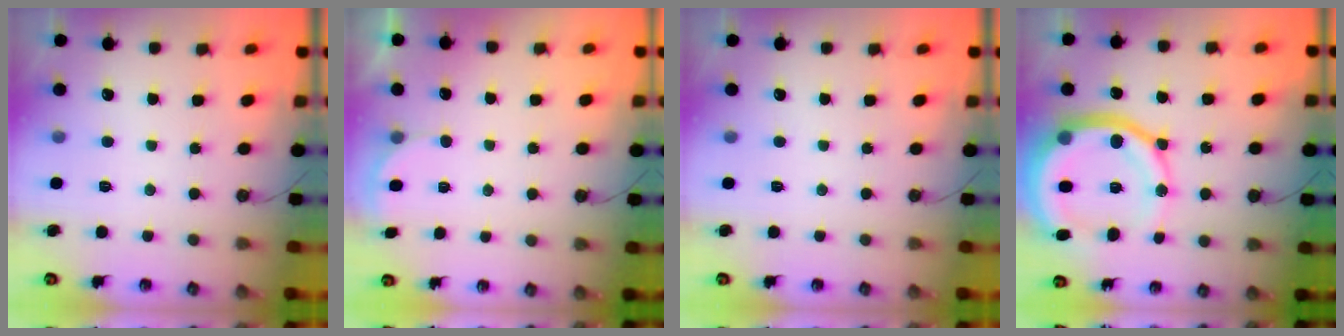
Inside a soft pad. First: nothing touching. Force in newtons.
{"total": 2.1, "press": 2.1, "slide": 0.6}
{"total": 0.0}
{"total": 19.8, "press": 19.5, "slide": 3.1}